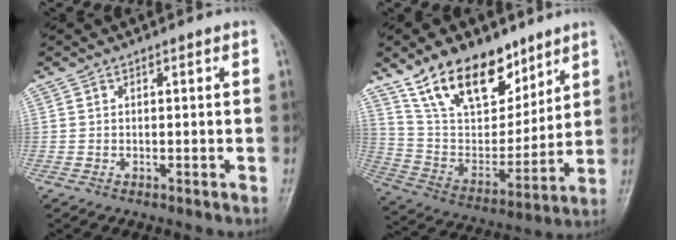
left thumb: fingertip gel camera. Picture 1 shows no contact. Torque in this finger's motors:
{"motor_torque": [1.16, -0.02, 1.39, -1.38, 0.40]}